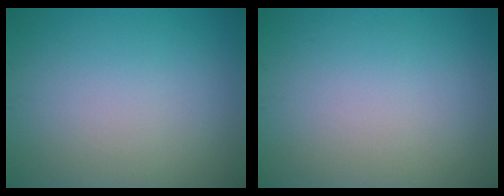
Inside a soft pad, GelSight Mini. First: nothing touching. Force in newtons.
{"total": 0.0}